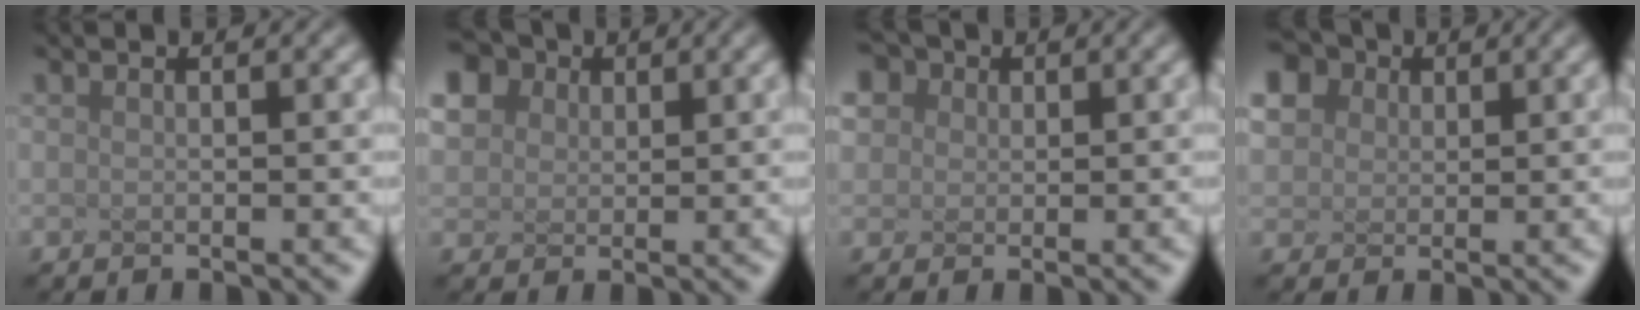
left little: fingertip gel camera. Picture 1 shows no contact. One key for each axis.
{"total": 4.5, "fx": 2.3, "fy": 3.6, "fz": 1.5, "tx": -0.098, "ty": 0.016, "tz": 0.074}
{"total": 2.6, "fx": 1.6, "fy": 2.0, "fz": 0.5, "tx": -0.058, "ty": 0.007, "tz": 0.061}
{"total": 3.5, "fx": 1.7, "fy": 2.9, "fz": 1.0, "tx": -0.084, "ty": 0.015, "tz": 0.059}